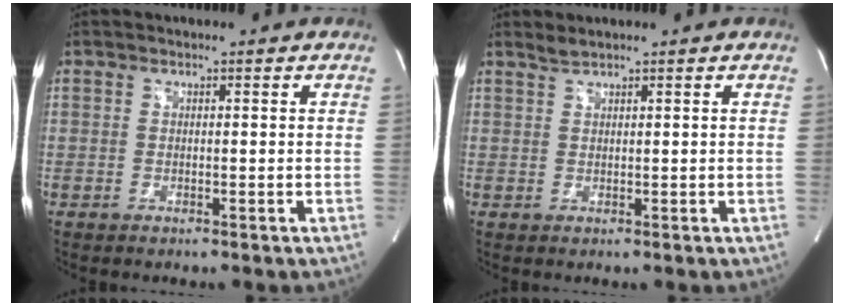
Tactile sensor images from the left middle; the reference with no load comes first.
{"total": 1.1, "force": [1.0, -0.2, 0.2], "torque": [-0.008, 0.003, 0.026]}